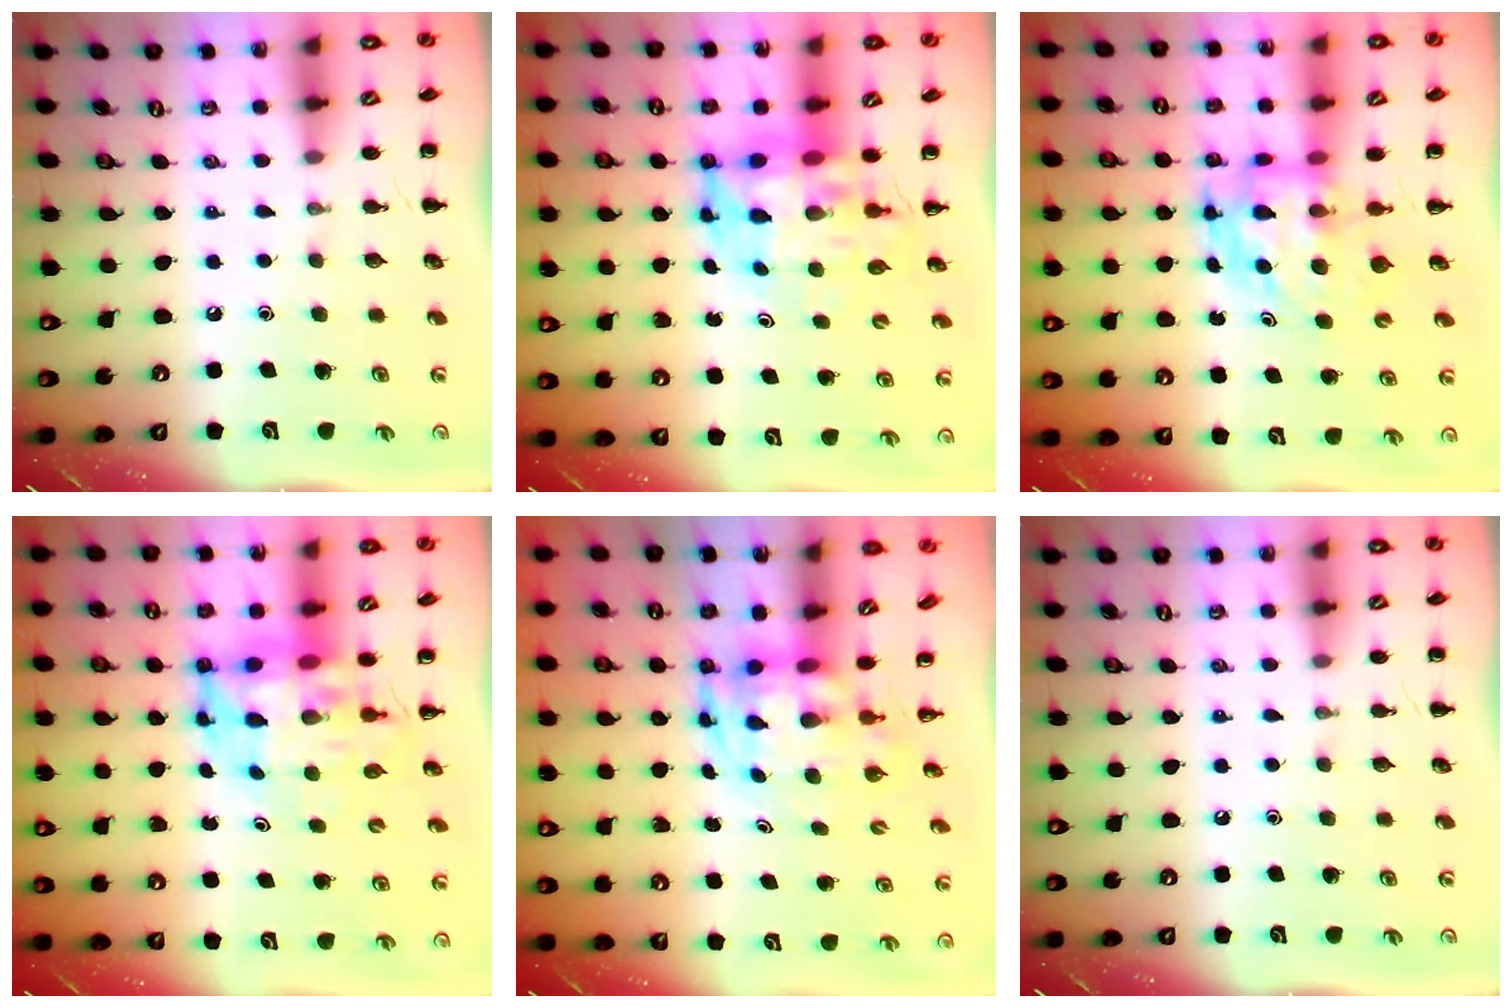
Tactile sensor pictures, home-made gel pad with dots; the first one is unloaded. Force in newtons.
{"total": 8.8, "press": 8.4, "slide": 2.3}
{"total": 5.0, "press": 4.8, "slide": 1.3}
{"total": 8.8, "press": 8.4, "slide": 2.3}
{"total": 3.6, "press": 3.5, "slide": 0.9}
{"total": 0.0}